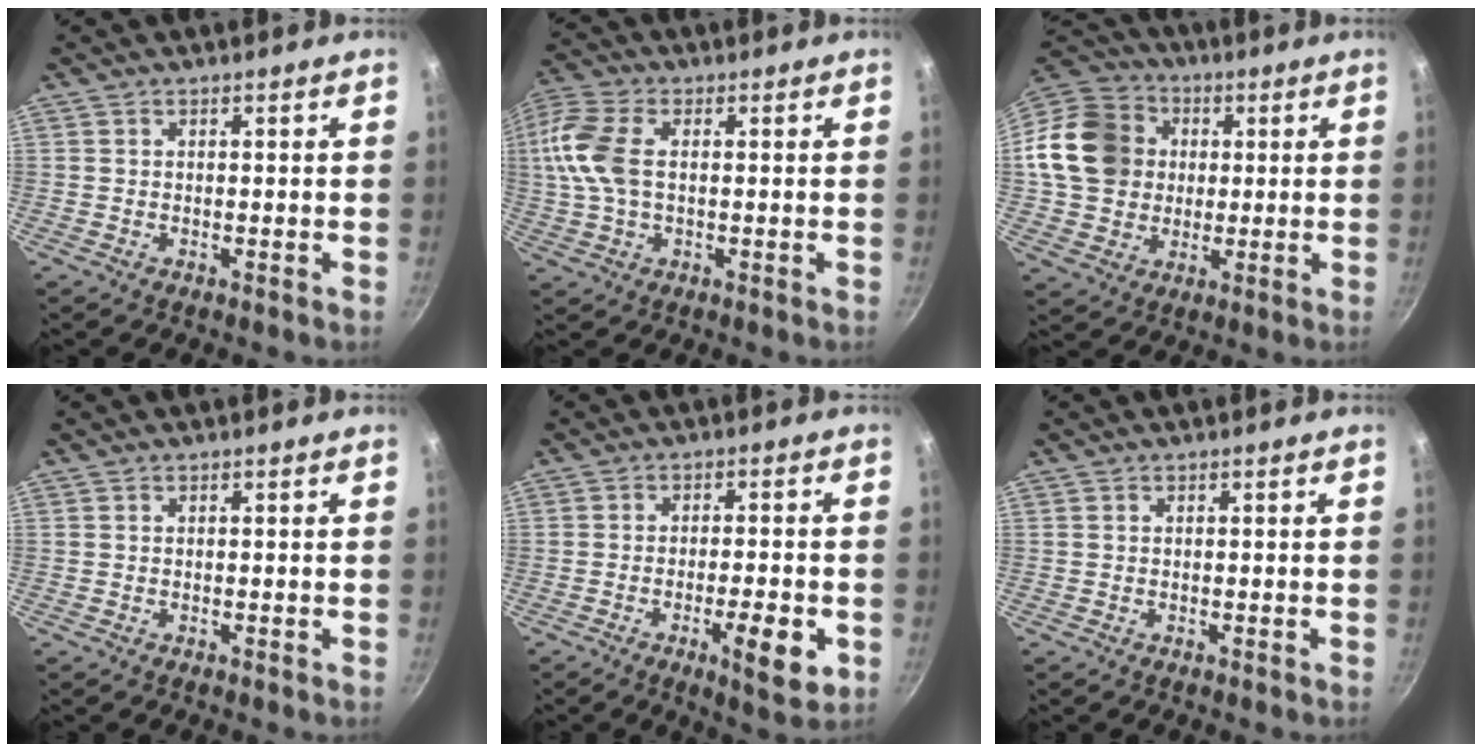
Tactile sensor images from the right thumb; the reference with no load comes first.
{"total": 12.4, "force": [1.1, 7.5, 9.8], "torque": [-0.214, 0.019, 0.009]}
{"total": 17.1, "force": [1.8, 14.7, 8.5], "torque": [-0.141, 0.030, 0.030]}
{"total": 0.0}
{"total": 8.8, "force": [-3.0, 2.4, 7.9], "torque": [-0.105, 0.007, -0.040]}
{"total": 0.0}